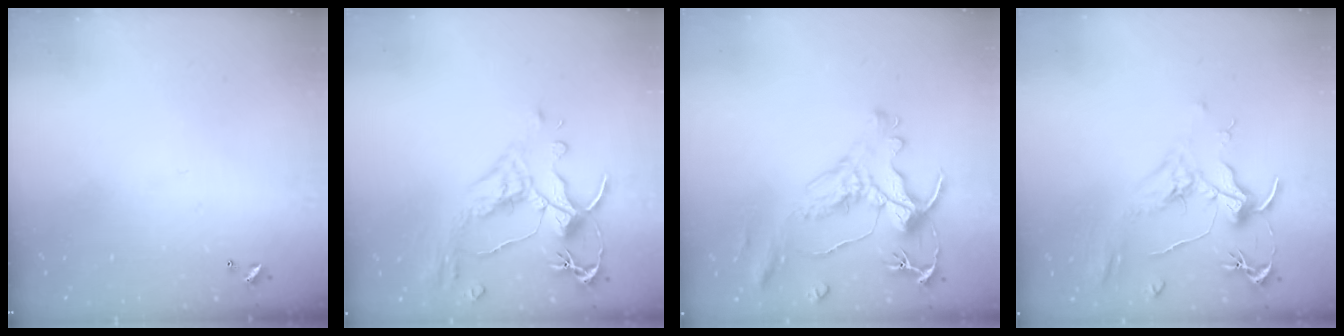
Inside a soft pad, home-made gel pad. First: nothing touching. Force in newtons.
{"total": 3.3, "press": 3.0, "slide": 1.4}
{"total": 2.8, "press": 2.5, "slide": 1.3}
{"total": 2.0, "press": 1.7, "slide": 0.9}